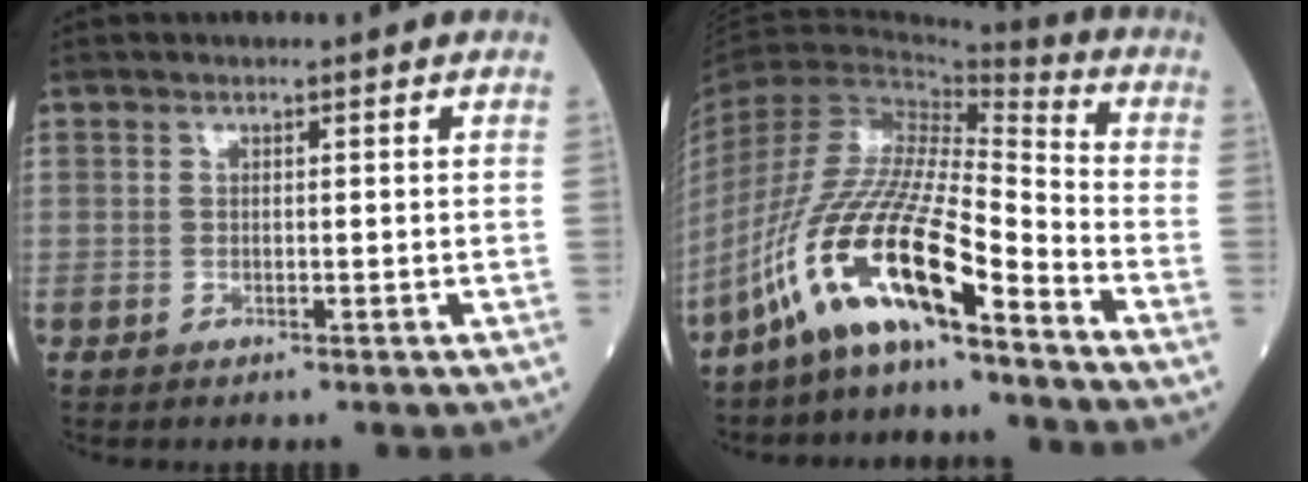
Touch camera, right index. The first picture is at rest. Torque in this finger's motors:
{"motor_torque": [1.70, -0.44, 0.68, 0.21]}